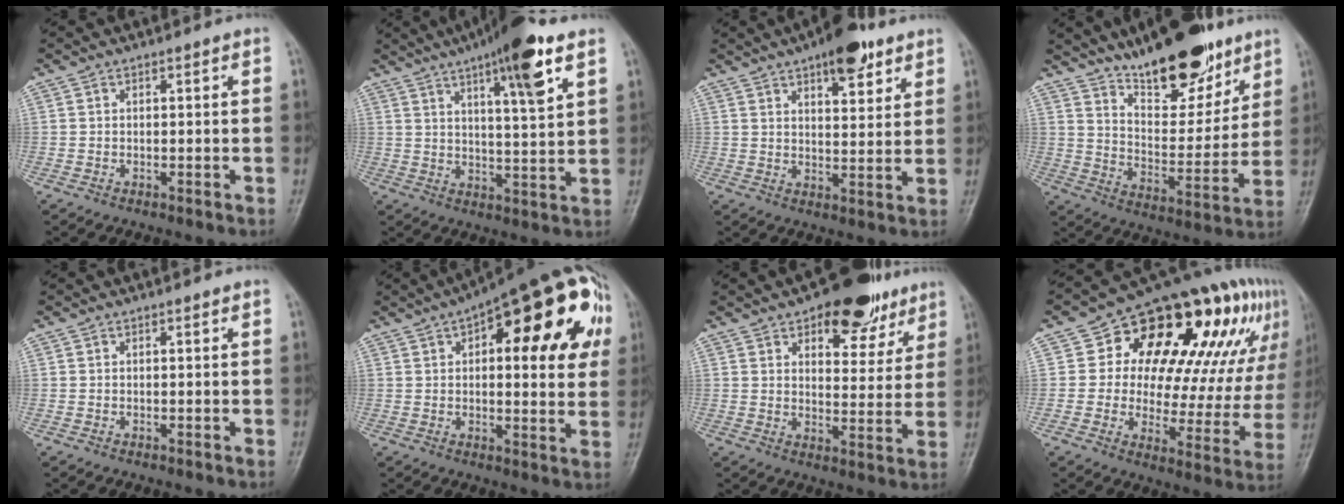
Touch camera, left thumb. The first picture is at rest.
{"total": 14.1, "force": [7.8, 2.6, 11.4], "torque": [-0.167, -0.027, 0.117]}
{"total": 10.0, "force": [6.3, 4.0, 6.7], "torque": [-0.075, -0.031, 0.089]}
{"total": 18.0, "force": [13.0, 6.7, 10.5], "torque": [-0.114, -0.081, 0.214]}
{"total": 0.0}
{"total": 24.5, "force": [7.4, 9.2, 21.5], "torque": [-0.269, 0.019, 0.090]}
{"total": 13.8, "force": [8.6, 7.0, 8.2], "torque": [-0.054, -0.037, 0.117]}
{"total": 26.7, "force": [11.0, 14.6, 19.5], "torque": [-0.209, 0.015, 0.160]}